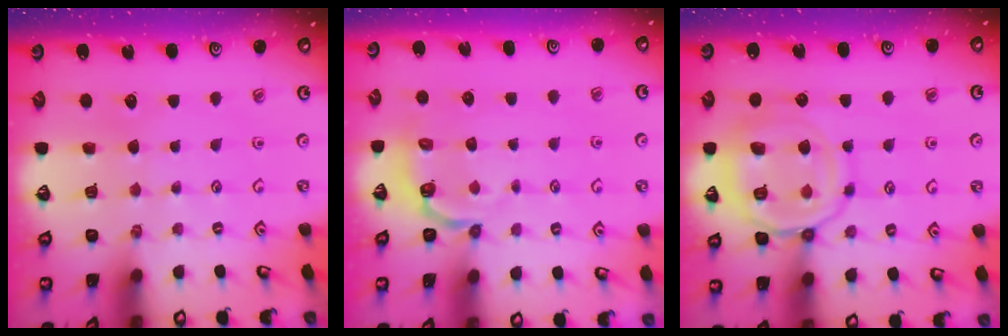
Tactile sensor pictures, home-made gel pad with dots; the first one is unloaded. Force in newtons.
{"total": 4.4, "press": 3.8, "slide": 2.3}
{"total": 13.6, "press": 13.6, "slide": 1.3}